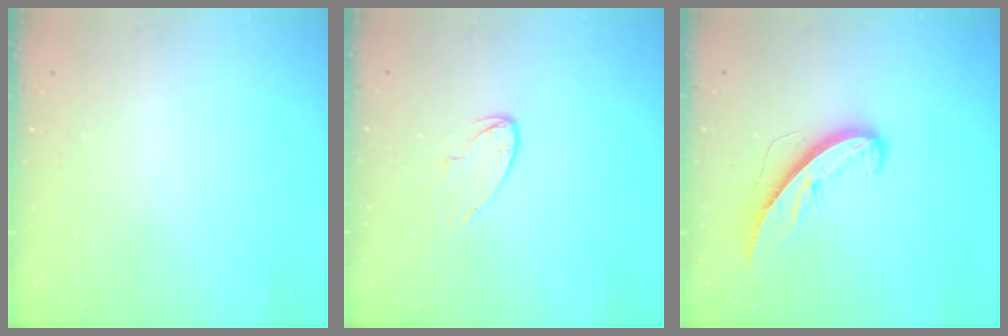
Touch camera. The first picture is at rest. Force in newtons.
{"total": 5.3, "press": 5.3, "slide": 0.3}
{"total": 9.1, "press": 9.1, "slide": 0.5}